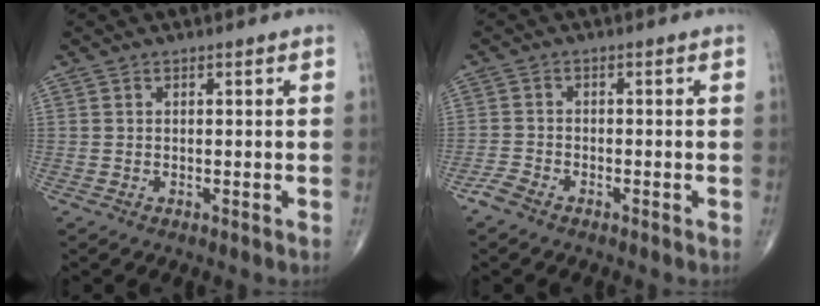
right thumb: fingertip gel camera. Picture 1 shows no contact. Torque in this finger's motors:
{"motor_torque": [1.05, 1.63, -0.18, -0.16, 0.00]}